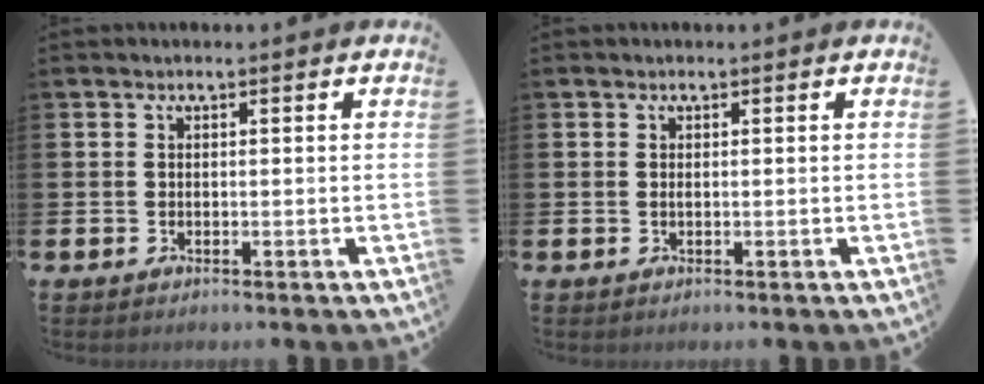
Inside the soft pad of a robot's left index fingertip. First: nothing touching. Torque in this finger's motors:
{"motor_torque": [0.04, -0.04, -0.01, 0.02]}